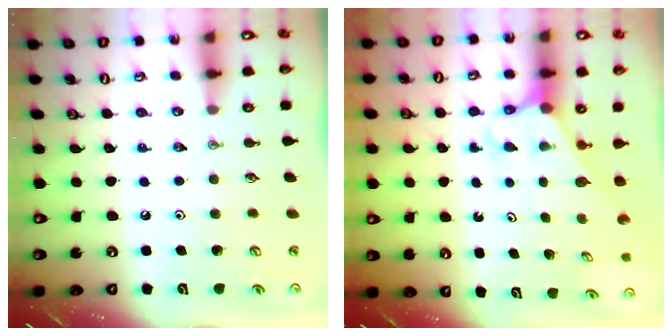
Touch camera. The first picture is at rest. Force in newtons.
{"total": 2.6, "press": 2.6, "slide": 0.2}